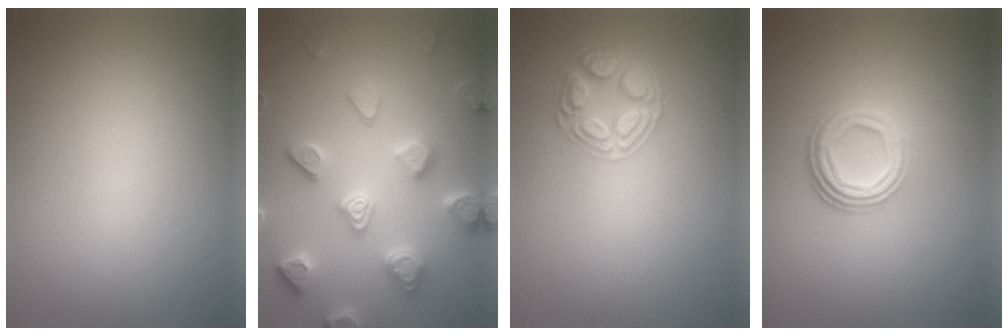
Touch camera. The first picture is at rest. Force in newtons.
{"total": 5.3, "press": 5.2, "slide": 1.2}
{"total": 4.3, "press": 3.4, "slide": 2.5}
{"total": 4.5, "press": 3.3, "slide": 3.1}